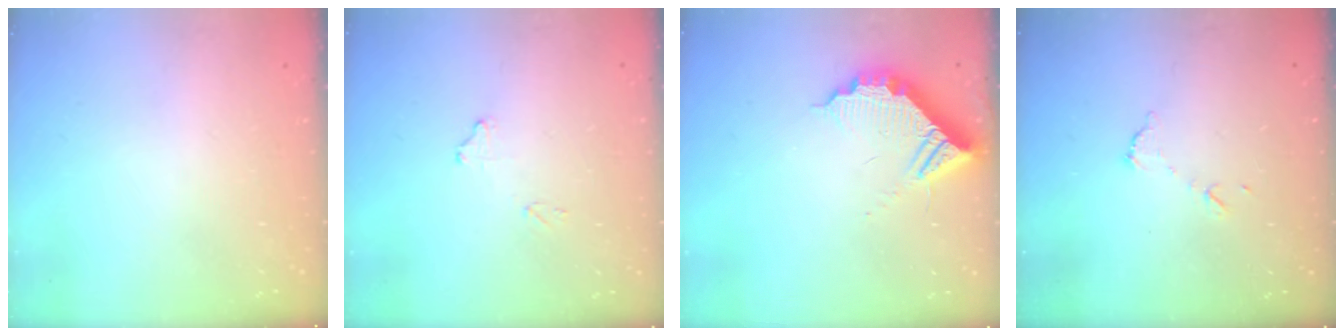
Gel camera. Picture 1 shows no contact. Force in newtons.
{"total": 7.9, "press": 7.8, "slide": 0.7}
{"total": 10.5, "press": 10.4, "slide": 0.8}
{"total": 6.2, "press": 6.2, "slide": 0.2}